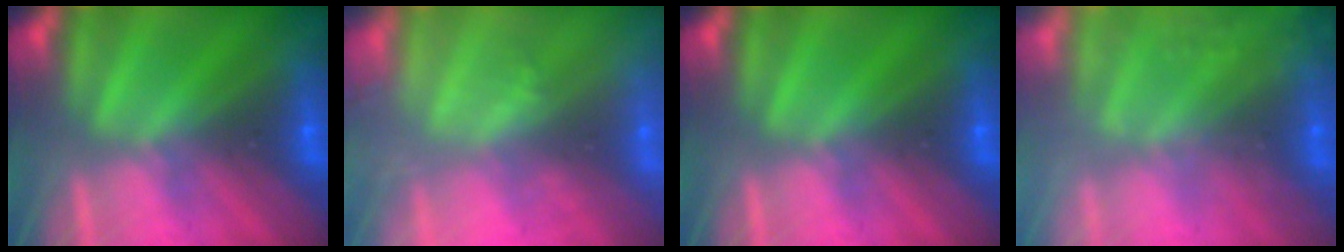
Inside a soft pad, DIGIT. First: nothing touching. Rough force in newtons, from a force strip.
{"total": 1.7}
{"total": 0.0}
{"total": 6.5}